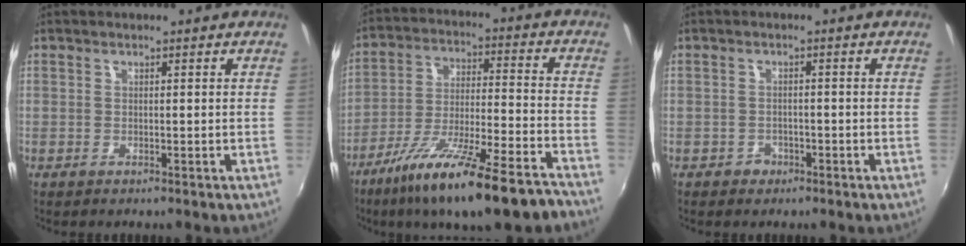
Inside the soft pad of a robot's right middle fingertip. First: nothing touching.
{"total": 20.9, "force": [-15.5, 2.3, 13.8], "torque": [-0.248, -0.050, -0.247]}
{"total": 2.1, "force": [-1.2, 1.7, 0.2], "torque": [-0.008, 0.001, -0.018]}